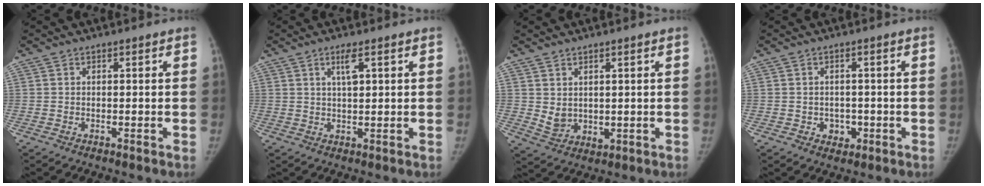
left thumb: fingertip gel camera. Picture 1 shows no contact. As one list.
[{"total": 3.6, "force": [1.6, 1.0, 3.1], "torque": [-0.055, -0.004, 0.031]}, {"total": 4.4, "force": [1.5, 3.0, 2.9], "torque": [-0.037, -0.021, 0.040]}, {"total": 3.2, "force": [-0.9, 2.8, 1.4], "torque": [-0.002, 0.005, -0.006]}]